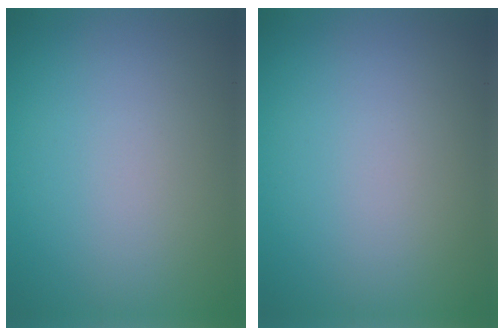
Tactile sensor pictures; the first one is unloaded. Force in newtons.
{"total": 0.0}